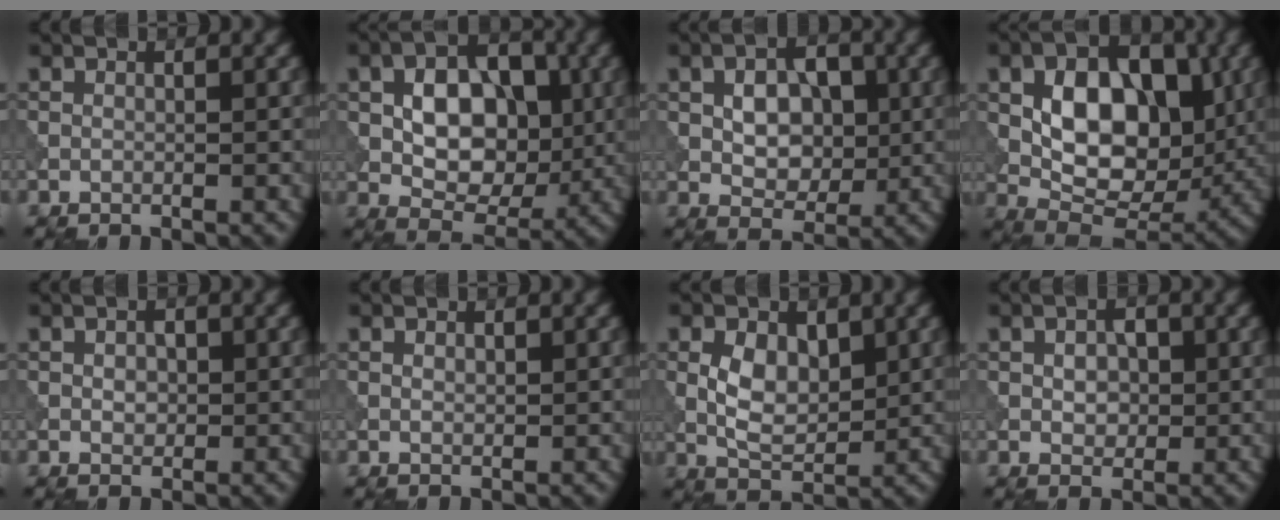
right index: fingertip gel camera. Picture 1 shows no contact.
{"total": 8.1, "force": [0.6, 5.4, 6.0], "torque": [-0.092, 0.002, 0.008]}
{"total": 5.3, "force": [0.5, 3.6, 3.9], "torque": [-0.057, 0.001, 0.009]}
{"total": 9.8, "force": [1.3, 6.3, 7.3], "torque": [-0.121, -0.003, 0.020]}
{"total": 1.4, "force": [0.1, 1.0, 1.0], "torque": [-0.019, 0.001, 0.002]}
{"total": 0.7, "force": [0.3, 0.4, 0.4], "torque": [-0.008, 0.001, 0.006]}
{"total": 4.3, "force": [0.7, 2.7, 3.3], "torque": [-0.062, -0.003, 0.014]}
{"total": 2.9, "force": [0.3, 2.0, 2.1], "torque": [-0.036, 0.004, 0.004]}